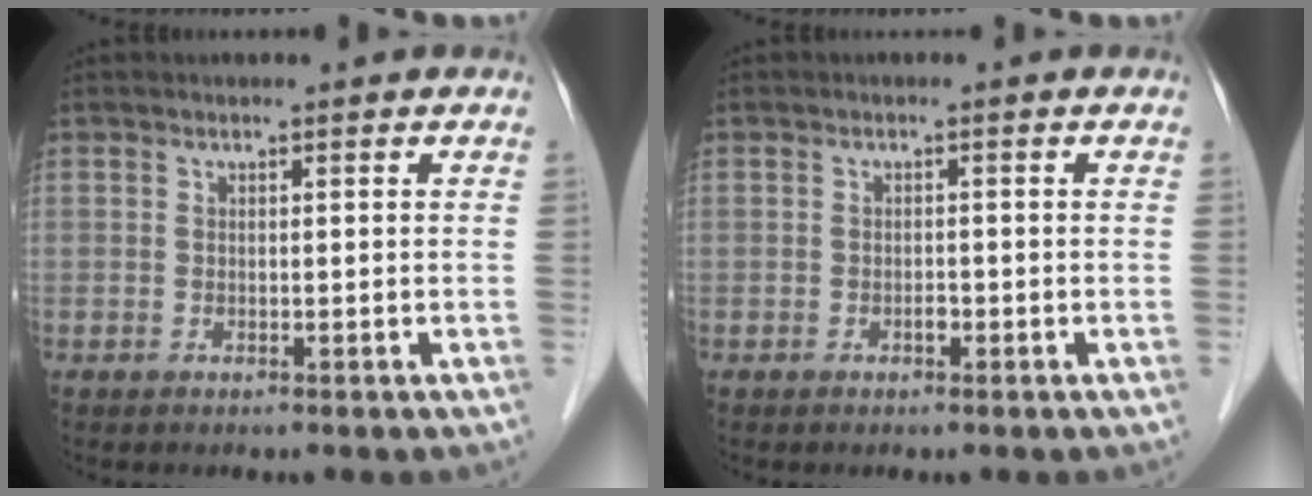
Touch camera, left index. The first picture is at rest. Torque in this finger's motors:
{"motor_torque": [0.25, 0.26, -0.06, 0.01]}